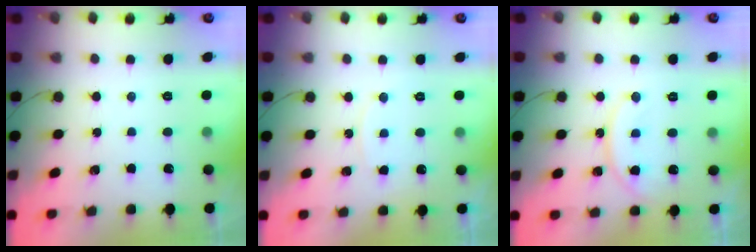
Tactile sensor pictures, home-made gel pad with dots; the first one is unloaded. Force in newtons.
{"total": 5.8, "press": 5.7, "slide": 0.6}
{"total": 12.0, "press": 11.9, "slide": 1.0}